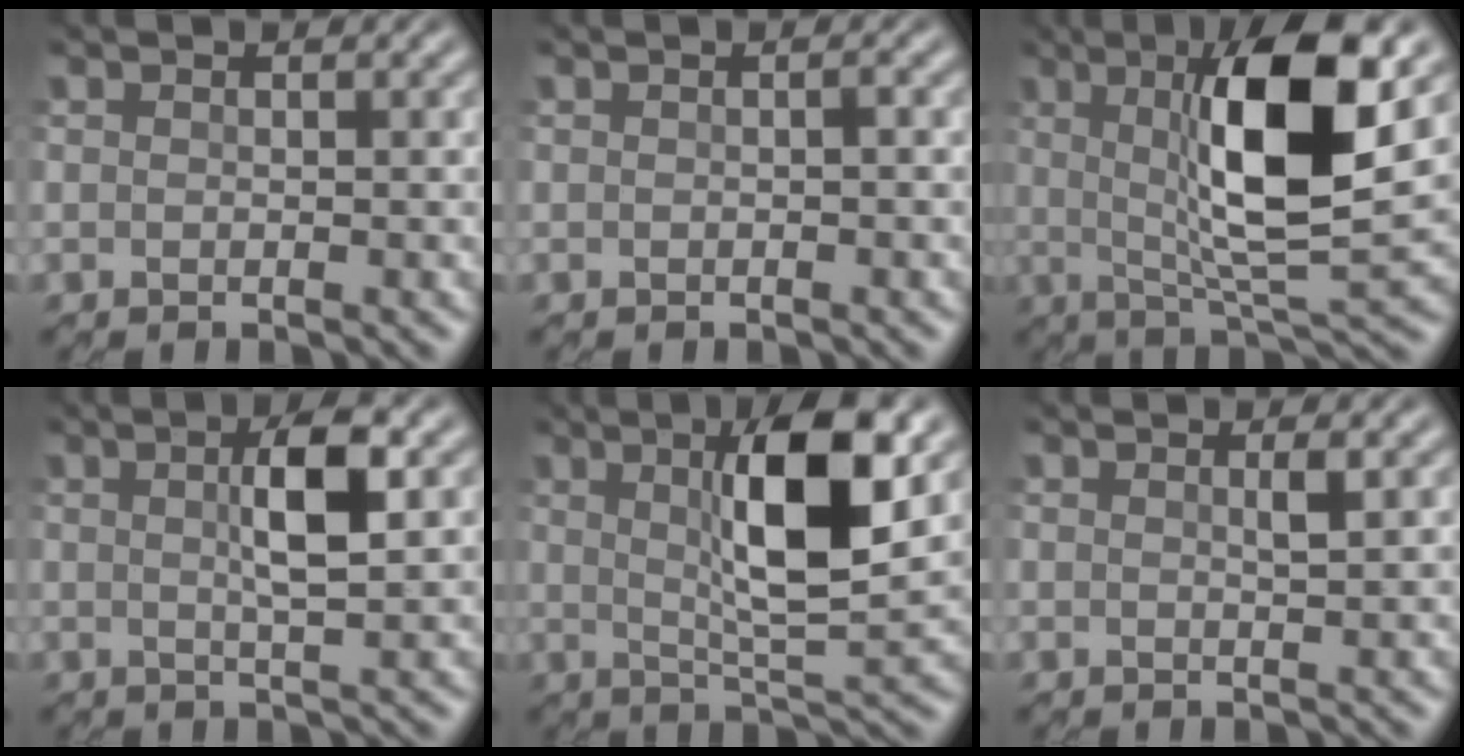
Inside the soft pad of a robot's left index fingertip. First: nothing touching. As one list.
[{"total": 0.6, "force": [-0.1, 0.1, 0.6], "torque": [-0.011, 0.002, -0.002]}, {"total": 9.8, "force": [2.1, 1.9, 9.3], "torque": [-0.154, 0.002, 0.040]}, {"total": 3.9, "force": [1.0, 0.5, 3.8], "torque": [-0.077, 0.009, 0.017]}, {"total": 7.9, "force": [2.2, 1.4, 7.5], "torque": [-0.123, 0.004, 0.036]}, {"total": 1.0, "force": [0.3, 0.0, 0.9], "torque": [-0.021, -0.001, 0.010]}]